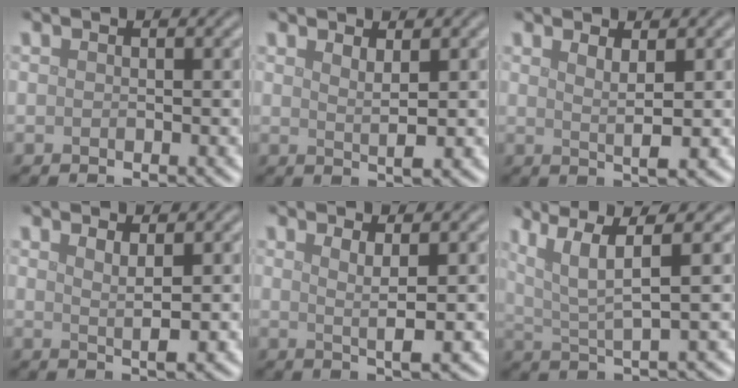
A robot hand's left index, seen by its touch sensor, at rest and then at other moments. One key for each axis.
{"total": 1.7, "fx": 1.0, "fy": 0.4, "fz": 1.4, "tx": -0.024, "ty": -0.007, "tz": 0.018}
{"total": 2.4, "fx": 0.9, "fy": 0.5, "fz": 2.1, "tx": -0.033, "ty": -0.006, "tz": 0.017}
{"total": 2.0, "fx": 0.9, "fy": 0.4, "fz": 1.7, "tx": -0.027, "ty": -0.006, "tz": 0.016}
{"total": 2.7, "fx": 0.6, "fy": 0.6, "fz": 2.5, "tx": -0.043, "ty": -0.006, "tz": 0.011}
{"total": 5.8, "fx": 2.9, "fy": 1.1, "fz": 4.9, "tx": -0.093, "ty": 0.012, "tz": 0.058}